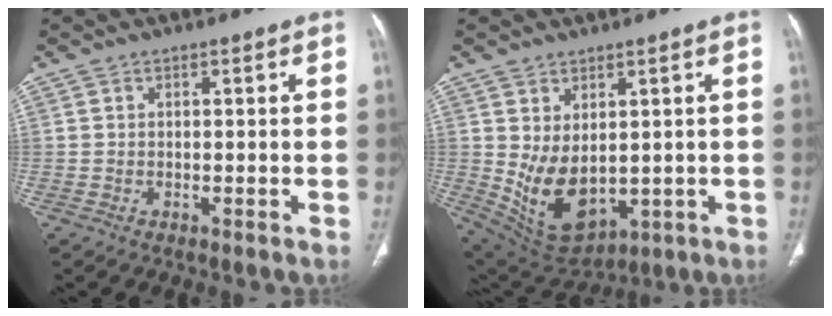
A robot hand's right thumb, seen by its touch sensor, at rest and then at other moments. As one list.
[{"total": 11.4, "force": [0.2, 7.2, 8.9], "torque": [-0.141, -0.015, 0.041]}]